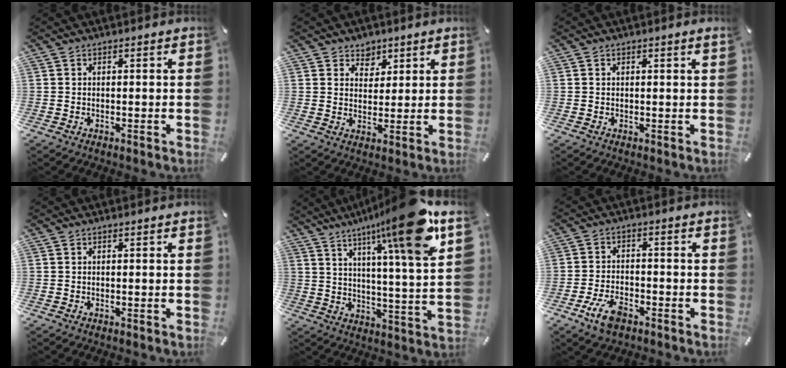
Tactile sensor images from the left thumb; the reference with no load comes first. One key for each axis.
{"total": 4.8, "fx": 2.9, "fy": 3.7, "fz": 0.1, "tx": 0.006, "ty": -0.016, "tz": 0.049}
{"total": 0.7, "fx": 0.4, "fy": 0.0, "fz": 0.6, "tx": -0.009, "ty": -0.001, "tz": 0.006}
{"total": 0.0}
{"total": 19.4, "fx": 12.3, "fy": 2.1, "fz": 14.9, "tx": -0.221, "ty": -0.071, "tz": 0.180}
{"total": 7.2, "fx": -3.9, "fy": 3.7, "fz": 4.7, "tx": -0.102, "ty": 0.013, "tz": -0.072}